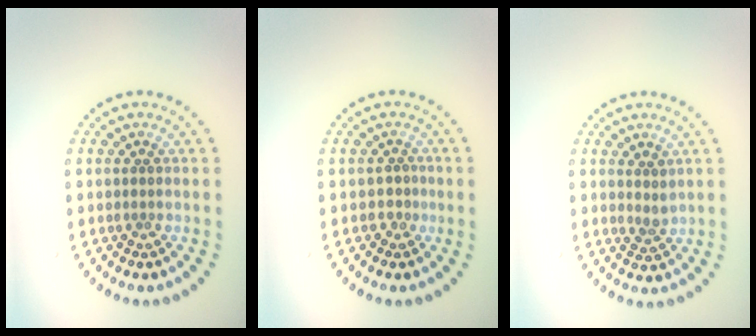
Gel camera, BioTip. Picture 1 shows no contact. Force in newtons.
{"total": 1.1, "press": 0.9, "slide": 0.7}
{"total": 1.3, "press": 1.1, "slide": 0.7}